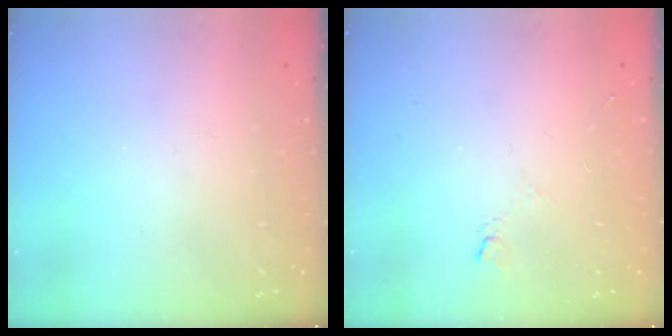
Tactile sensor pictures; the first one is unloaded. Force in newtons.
{"total": 3.5, "press": 3.4, "slide": 0.5}